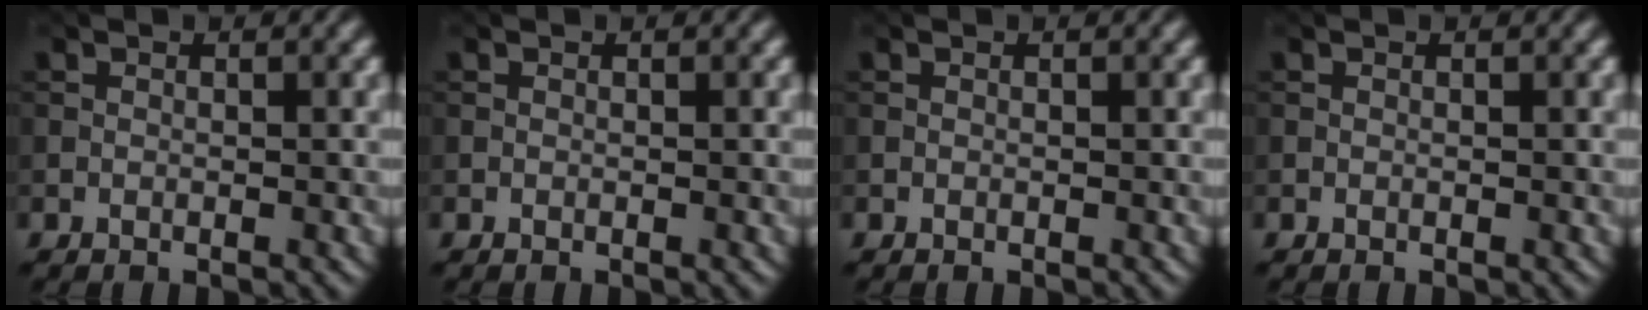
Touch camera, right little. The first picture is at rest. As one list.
[{"total": 0.0}, {"total": 0.0}, {"total": 0.0}]